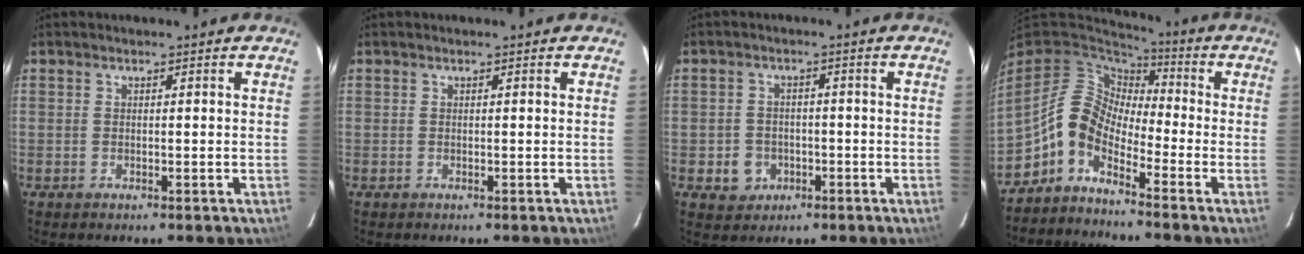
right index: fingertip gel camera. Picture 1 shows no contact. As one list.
[{"total": 0.0}, {"total": 4.8, "force": [-1.7, 4.4, 1.2], "torque": [-0.035, 0.010, -0.017]}, {"total": 8.4, "force": [-4.4, 4.6, 5.5], "torque": [-0.104, 0.020, -0.107]}]